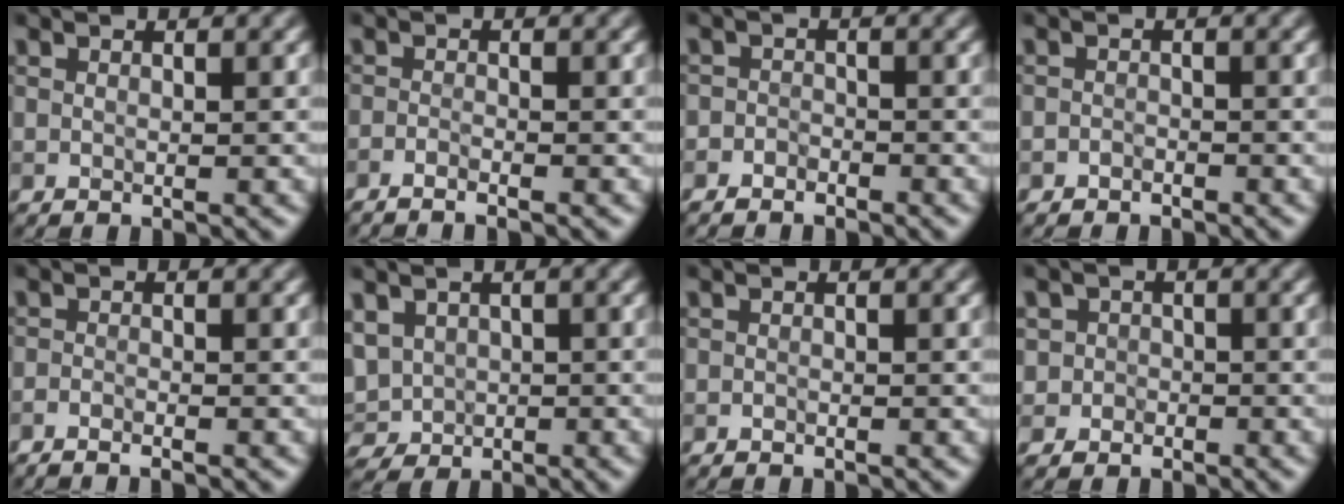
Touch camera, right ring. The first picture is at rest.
{"total": 1.7, "force": [-1.3, 0.2, 1.0], "torque": [-0.020, 0.001, -0.032]}
{"total": 1.6, "force": [-1.3, 0.9, 0.1], "torque": [0.010, 0.006, -0.028]}
{"total": 0.9, "force": [-0.8, 0.5, 0.0], "torque": [0.005, 0.003, -0.014]}
{"total": 1.2, "force": [-1.0, 0.1, 0.7], "torque": [-0.015, 0.000, -0.023]}
{"total": 3.7, "force": [0.0, 3.1, 2.0], "torque": [-0.051, -0.002, 0.005]}
{"total": 0.0}
{"total": 1.9, "force": [-0.6, 1.8, -0.1], "torque": [0.027, 0.007, -0.017]}